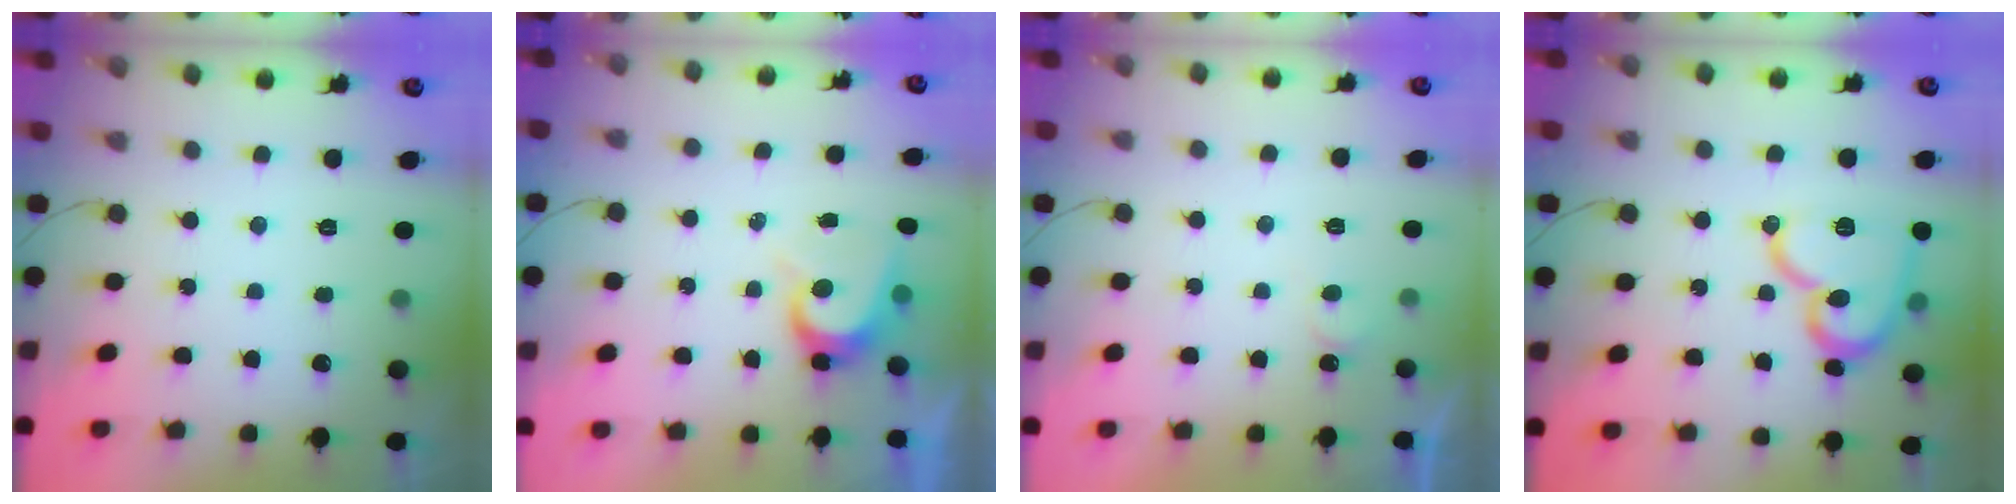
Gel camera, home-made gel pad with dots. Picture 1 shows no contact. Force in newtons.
{"total": 6.3, "press": 6.3, "slide": 0.5}
{"total": 3.4, "press": 3.4, "slide": 0.3}
{"total": 16.1, "press": 16.0, "slide": 1.0}